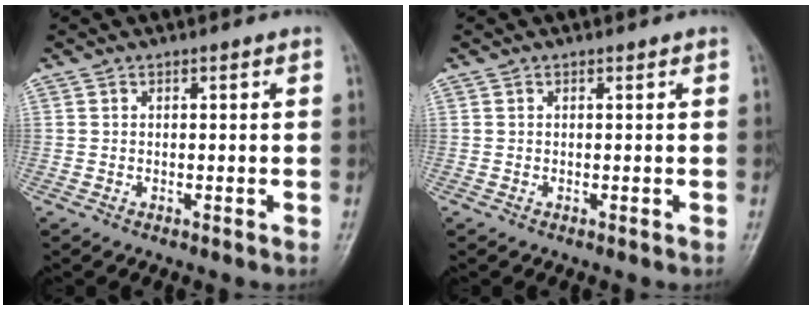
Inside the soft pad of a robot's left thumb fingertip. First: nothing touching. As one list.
[{"total": 0.0}]